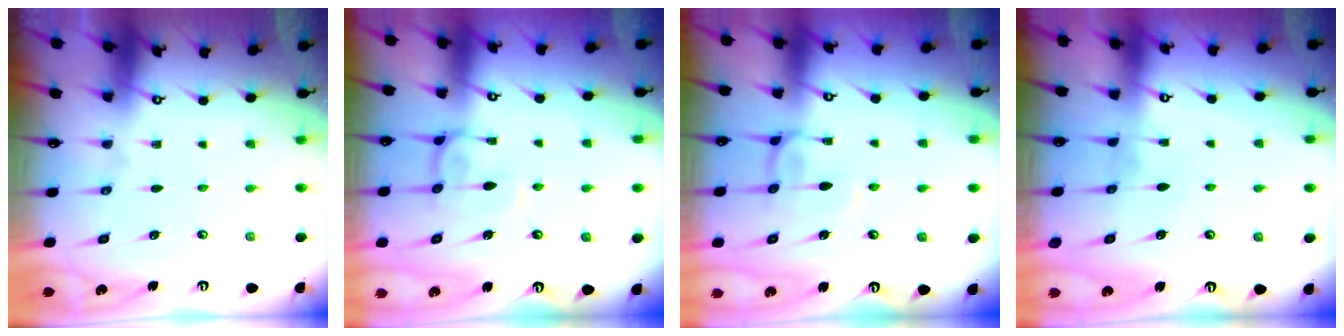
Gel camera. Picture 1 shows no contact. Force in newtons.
{"total": 0.7, "press": 0.4, "slide": 0.5}
{"total": 1.7, "press": 1.6, "slide": 0.4}
{"total": 2.3, "press": 2.3, "slide": 0.3}